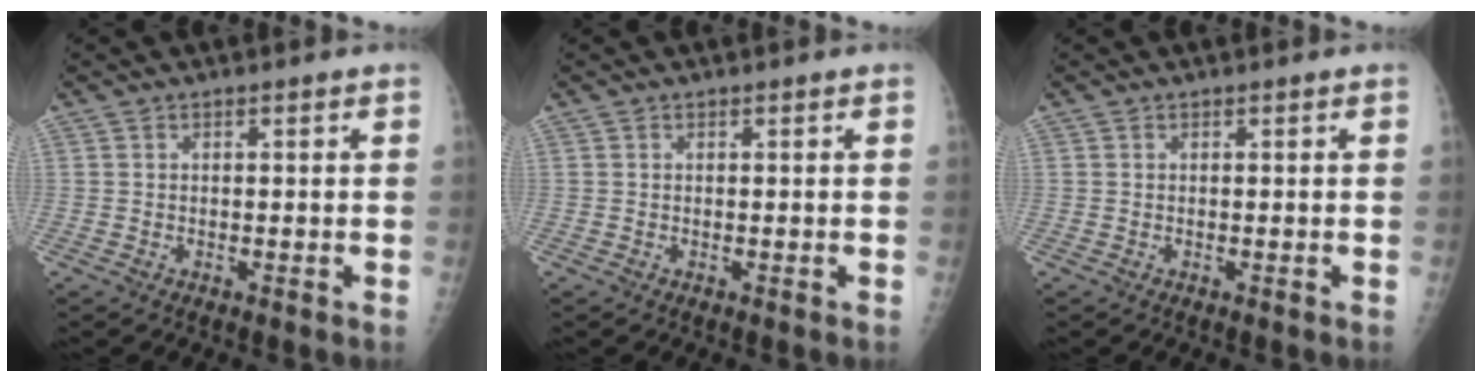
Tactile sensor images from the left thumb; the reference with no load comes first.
{"total": 0.0}
{"total": 0.0}